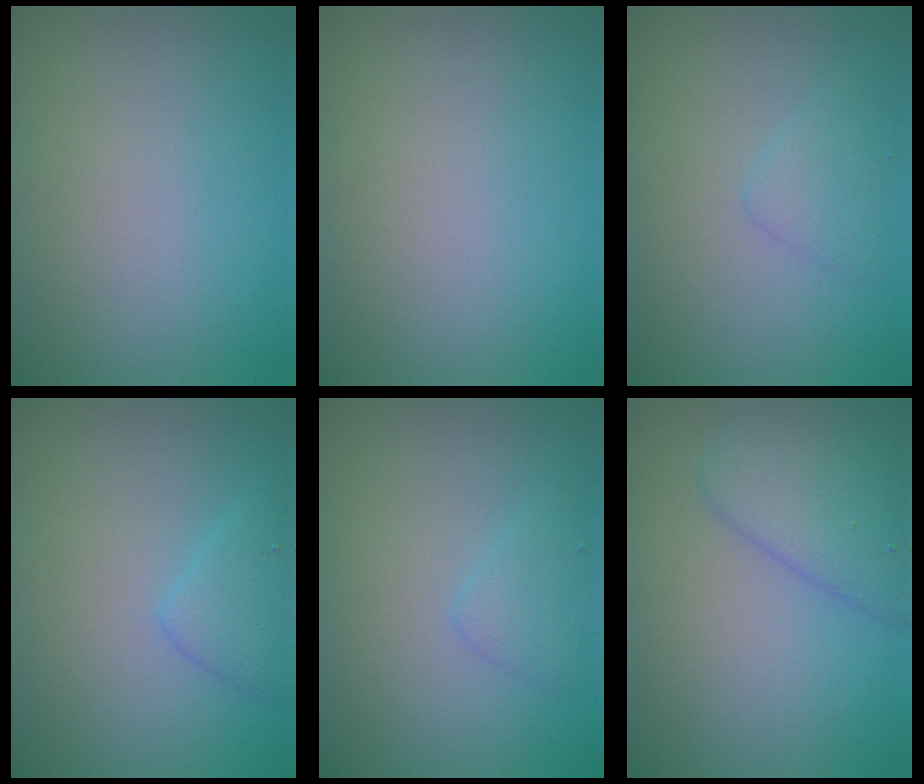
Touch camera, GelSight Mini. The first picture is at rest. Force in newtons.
{"total": 0.0}
{"total": 1.4, "press": 1.4, "slide": 0.0}
{"total": 2.2, "press": 2.2, "slide": 0.1}
{"total": 1.6, "press": 1.6, "slide": 0.1}
{"total": 4.2, "press": 4.2, "slide": 0.1}